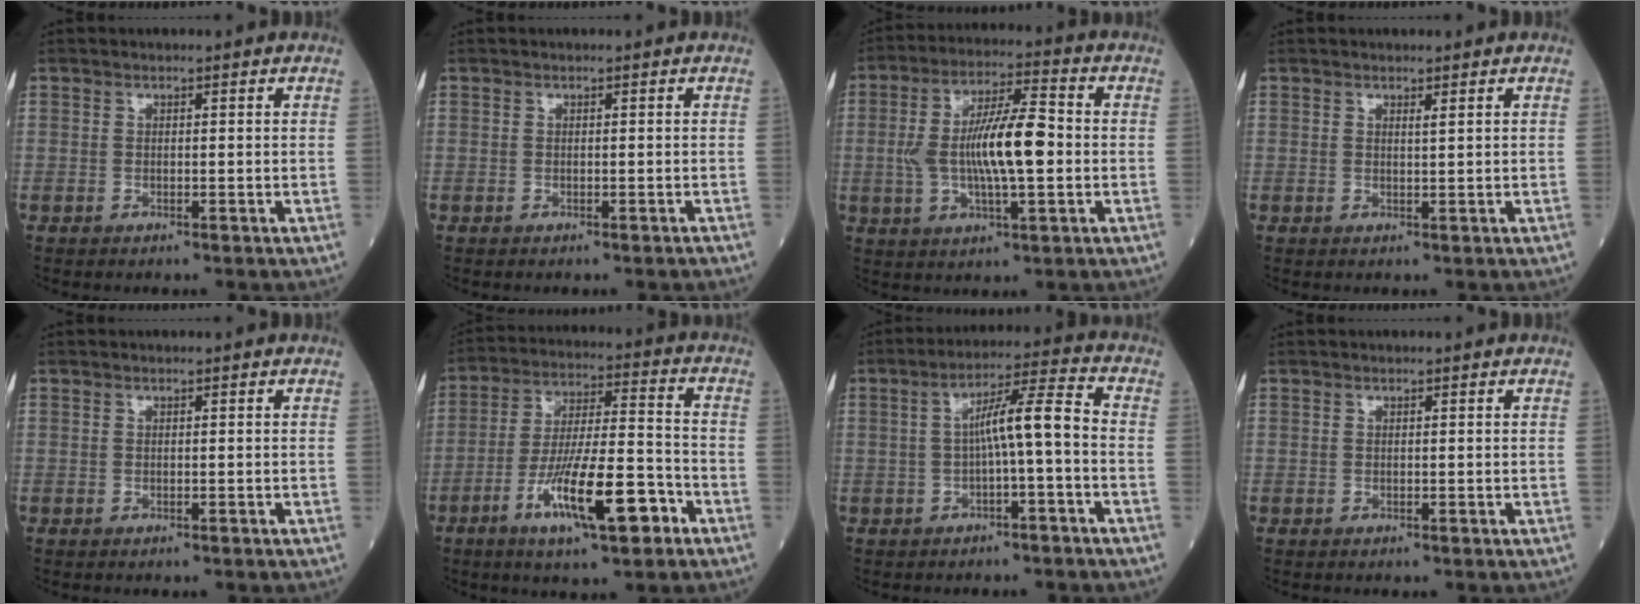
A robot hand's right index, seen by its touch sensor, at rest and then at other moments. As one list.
[{"total": 0.0}, {"total": 12.1, "force": [-0.5, 2.6, 11.8], "torque": [-0.222, 0.014, -0.010]}, {"total": 0.7, "force": [0.5, -0.1, 0.4], "torque": [-0.014, -0.006, 0.011]}, {"total": 0.0}, {"total": 14.1, "force": [-6.6, 2.4, 12.2], "torque": [-0.220, -0.002, -0.112]}, {"total": 7.1, "force": [-1.0, 0.4, 7.0], "torque": [-0.116, 0.027, -0.014]}, {"total": 0.0}]